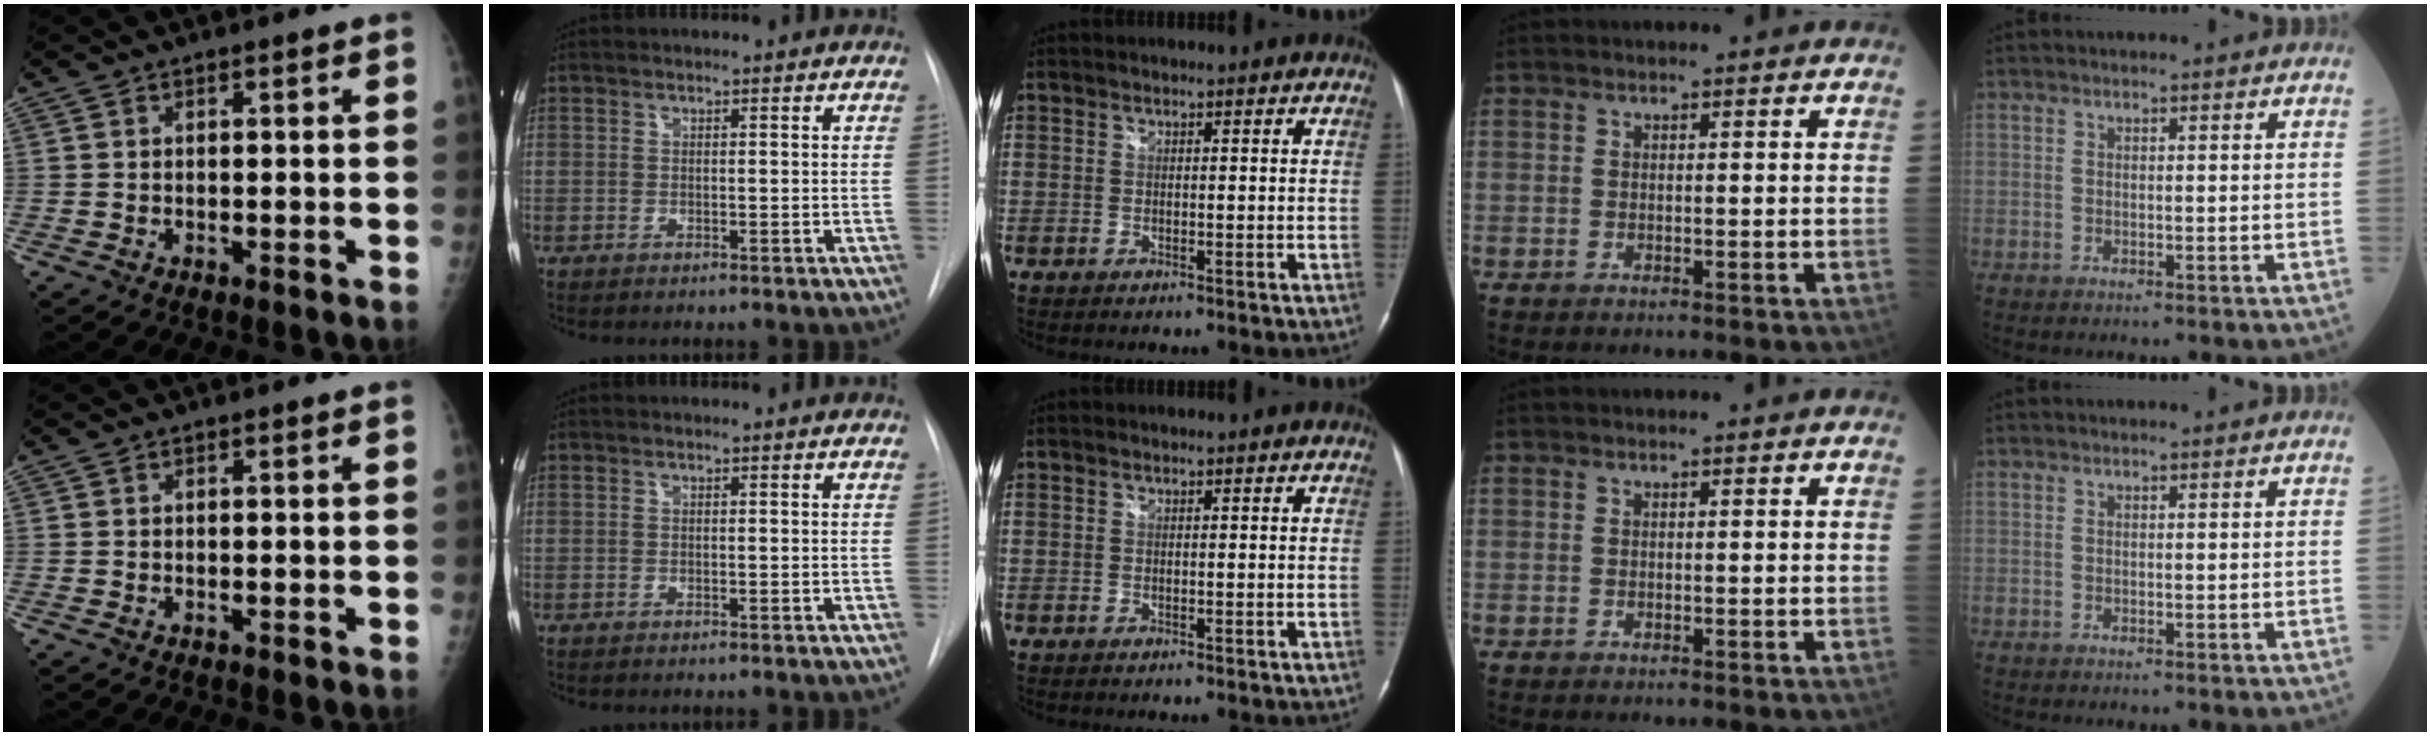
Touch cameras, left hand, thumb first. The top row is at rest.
{}